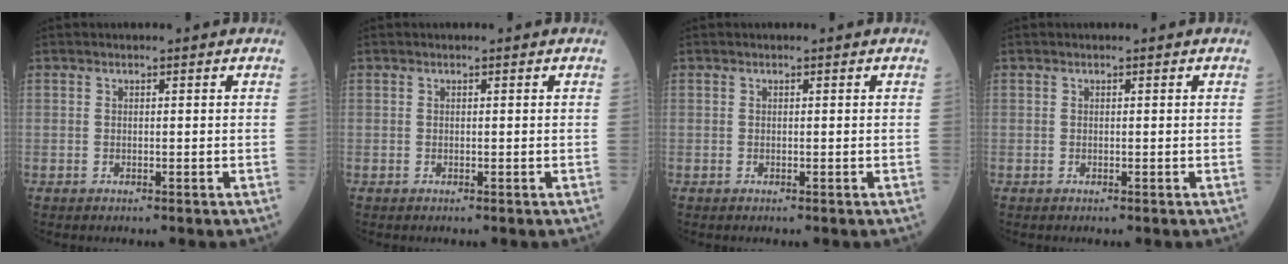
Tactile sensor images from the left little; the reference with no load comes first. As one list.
[{"total": 0.0}, {"total": 0.0}, {"total": 0.0}]